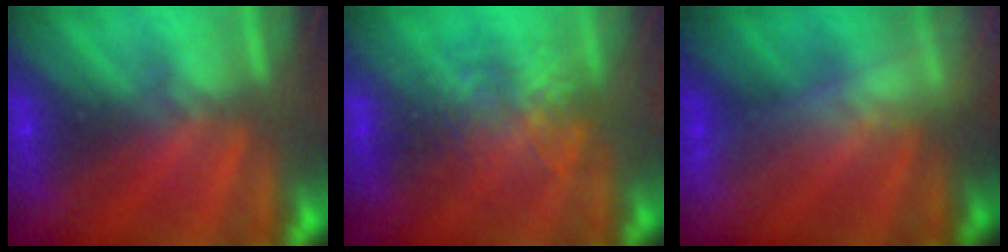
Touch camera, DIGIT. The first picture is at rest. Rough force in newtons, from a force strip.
{"total": 2.2}
{"total": 2.5}